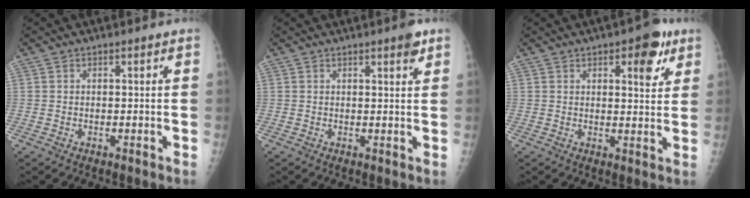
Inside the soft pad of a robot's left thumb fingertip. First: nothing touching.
{"total": 2.5, "force": [1.6, 0.5, 1.8], "torque": [-0.021, -0.008, 0.018]}
{"total": 7.7, "force": [3.8, 3.2, 5.8], "torque": [-0.051, -0.014, 0.043]}